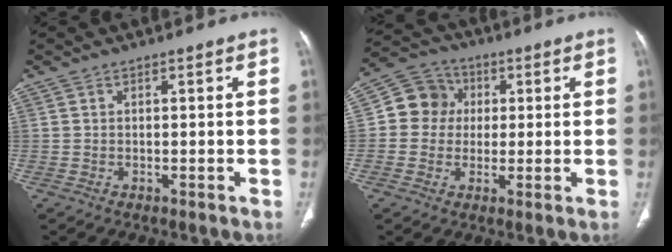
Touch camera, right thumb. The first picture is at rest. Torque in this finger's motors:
{"motor_torque": [0.93, 1.27, 0.31, -0.57, -0.04]}